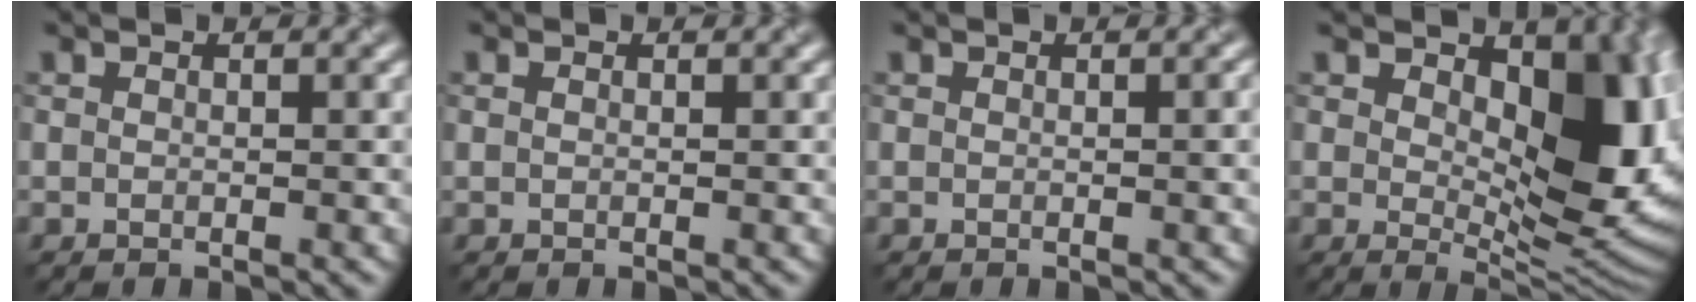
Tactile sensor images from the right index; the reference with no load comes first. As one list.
[{"total": 0.0}, {"total": 2.0, "force": [0.3, 0.8, 1.8], "torque": [-0.008, 0.007, 0.004]}, {"total": 11.3, "force": [2.8, 5.9, 9.3], "torque": [-0.120, -0.005, 0.054]}]